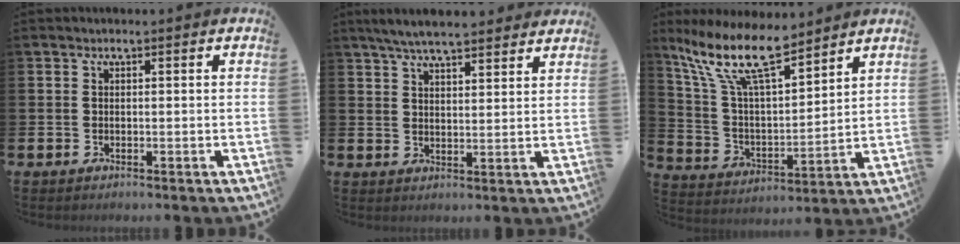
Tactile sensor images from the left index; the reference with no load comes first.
{"total": 5.8, "force": [5.5, 0.8, 1.8], "torque": [-0.044, -0.019, 0.099]}
{"total": 12.9, "force": [9.9, 3.5, 7.4], "torque": [-0.181, -0.040, 0.176]}